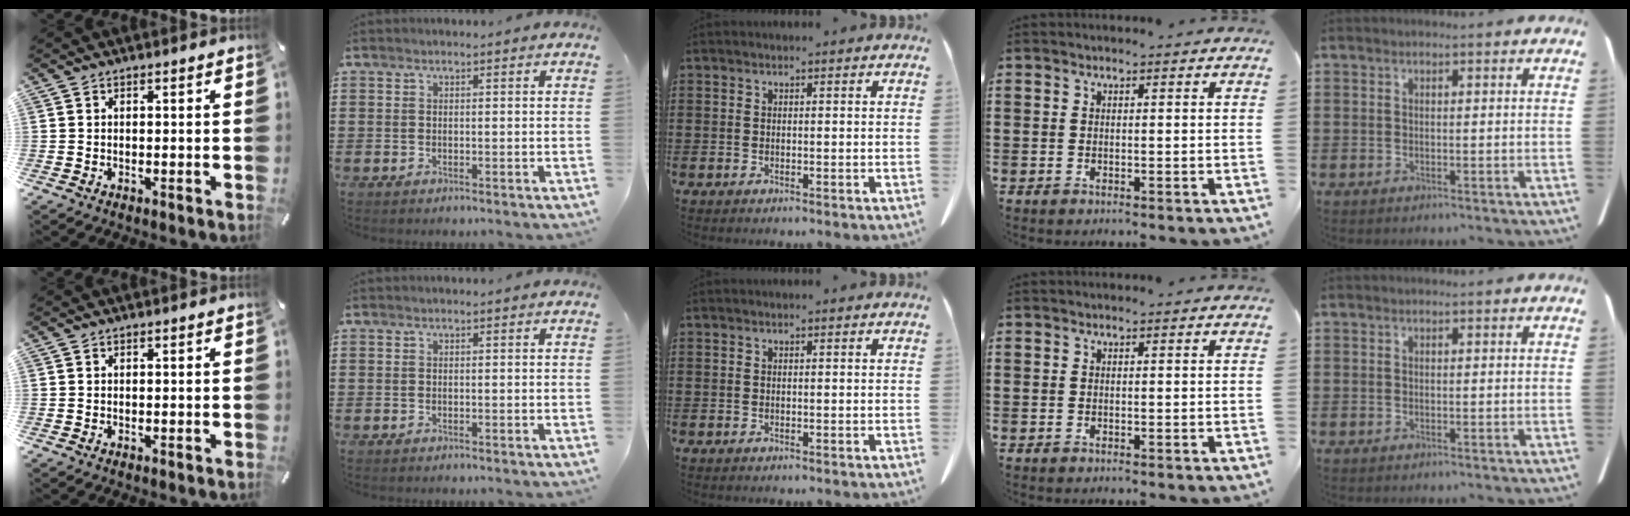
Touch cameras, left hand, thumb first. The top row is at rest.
{}